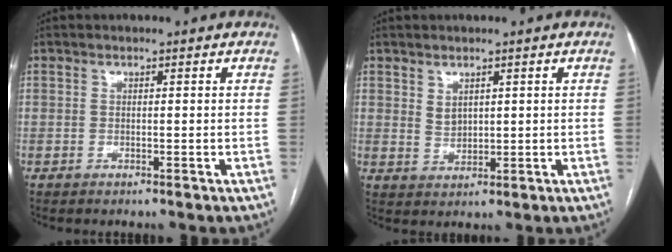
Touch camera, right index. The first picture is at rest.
{"total": 2.3, "force": [1.1, 1.6, 1.3], "torque": [-0.025, -0.001, 0.028]}